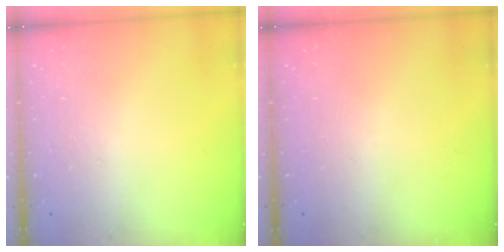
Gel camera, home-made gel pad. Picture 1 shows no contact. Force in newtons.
{"total": 0.0}